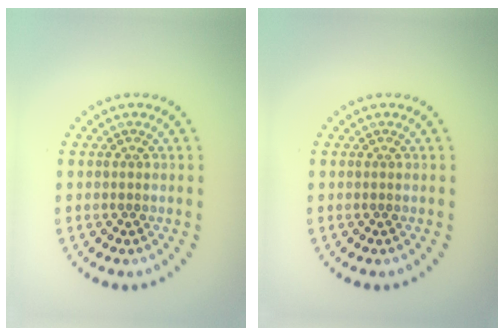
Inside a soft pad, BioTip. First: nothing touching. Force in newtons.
{"total": 0.0}